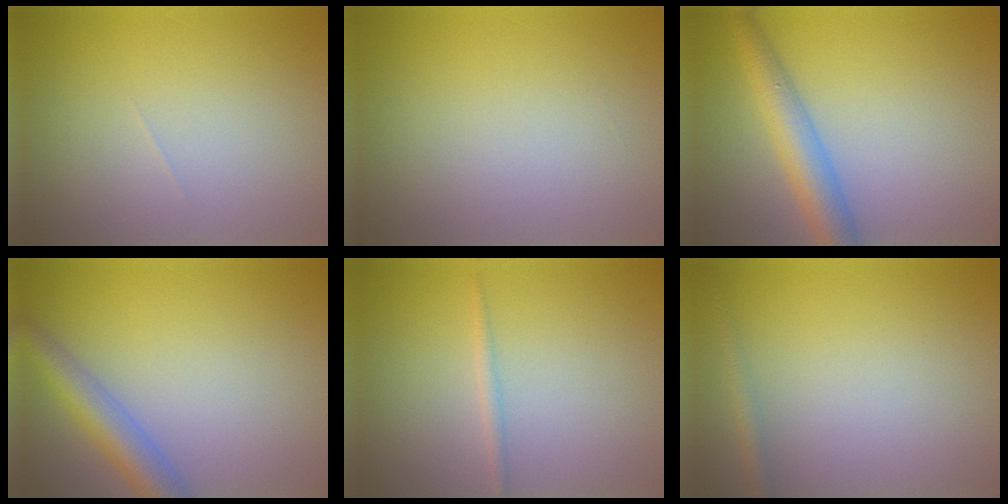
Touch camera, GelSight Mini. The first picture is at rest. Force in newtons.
{"total": 0.0}
{"total": 4.7, "press": 4.7, "slide": 0.2}
{"total": 4.3, "press": 4.3, "slide": 0.1}
{"total": 0.9, "press": 0.9, "slide": 0.1}
{"total": 1.3, "press": 1.3, "slide": 0.0}